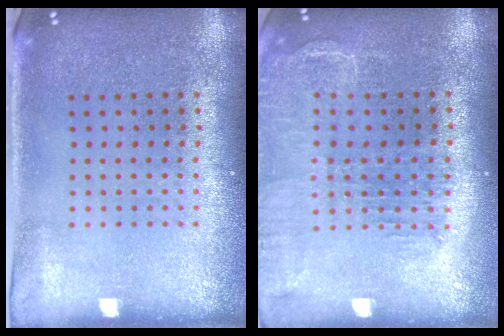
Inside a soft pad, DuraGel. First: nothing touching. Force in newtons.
{"total": 1.6, "press": 1.6, "slide": 0.4}